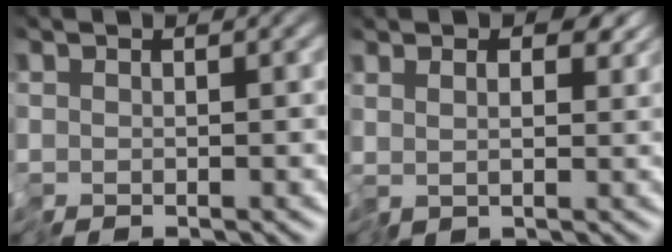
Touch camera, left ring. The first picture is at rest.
{"total": 3.8, "force": [2.0, 2.1, 2.5], "torque": [-0.041, 0.006, 0.035]}